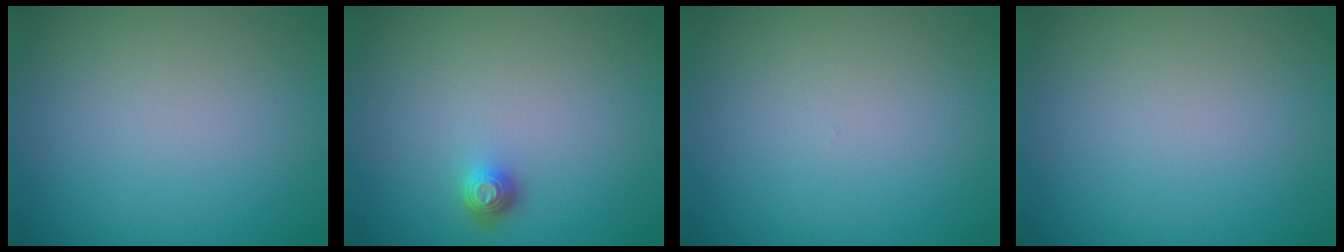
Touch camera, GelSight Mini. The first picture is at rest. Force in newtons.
{"total": 1.4, "press": 1.1, "slide": 0.9}
{"total": 0.0}
{"total": 0.0}